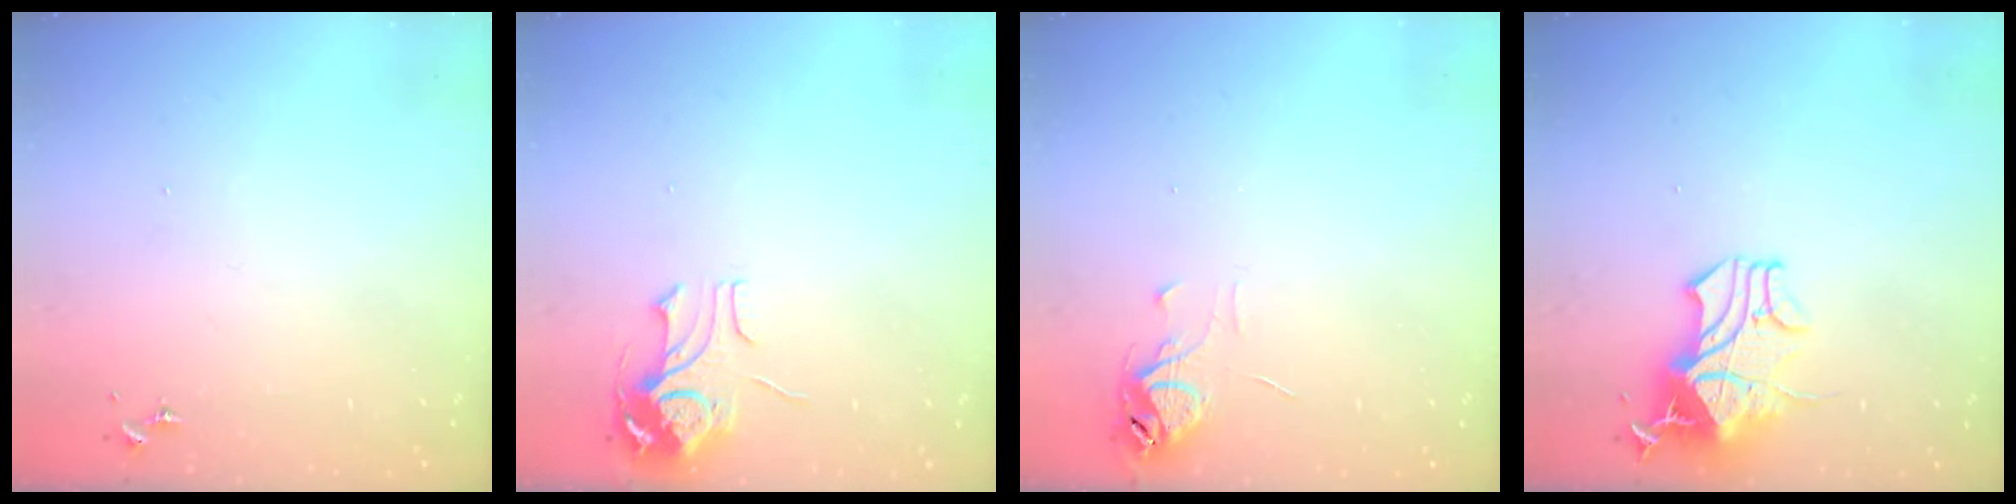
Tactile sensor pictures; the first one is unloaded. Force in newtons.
{"total": 8.3, "press": 8.3, "slide": 0.8}
{"total": 6.4, "press": 6.4, "slide": 0.5}
{"total": 18.0, "press": 18.0, "slide": 0.2}